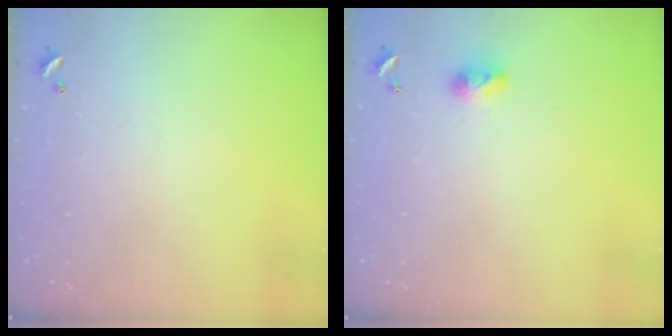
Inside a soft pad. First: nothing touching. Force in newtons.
{"total": 4.8, "press": 4.7, "slide": 0.7}